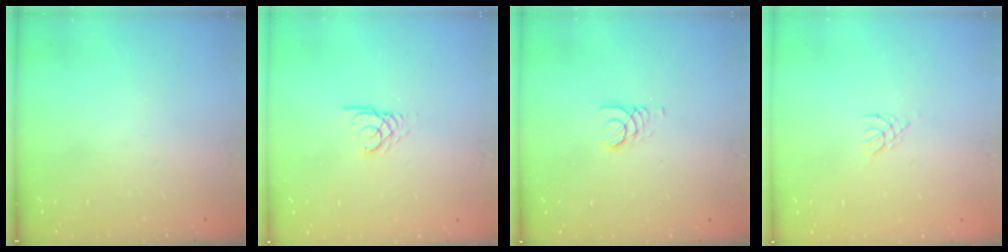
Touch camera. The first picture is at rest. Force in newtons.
{"total": 2.7, "press": 2.7, "slide": 0.1}
{"total": 2.2, "press": 2.2, "slide": 0.3}
{"total": 1.2, "press": 1.2, "slide": 0.3}